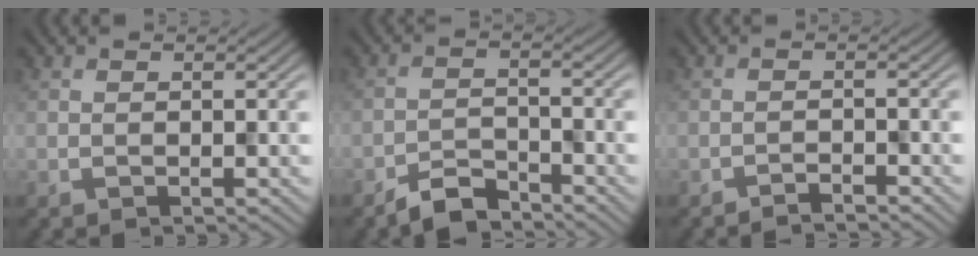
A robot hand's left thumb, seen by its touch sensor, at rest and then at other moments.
{"total": 3.9, "force": [-3.5, 1.1, 1.4], "torque": [-0.024, 0.002, -0.074]}
{"total": 1.6, "force": [-1.5, 0.1, 0.5], "torque": [-0.005, 0.003, -0.031]}